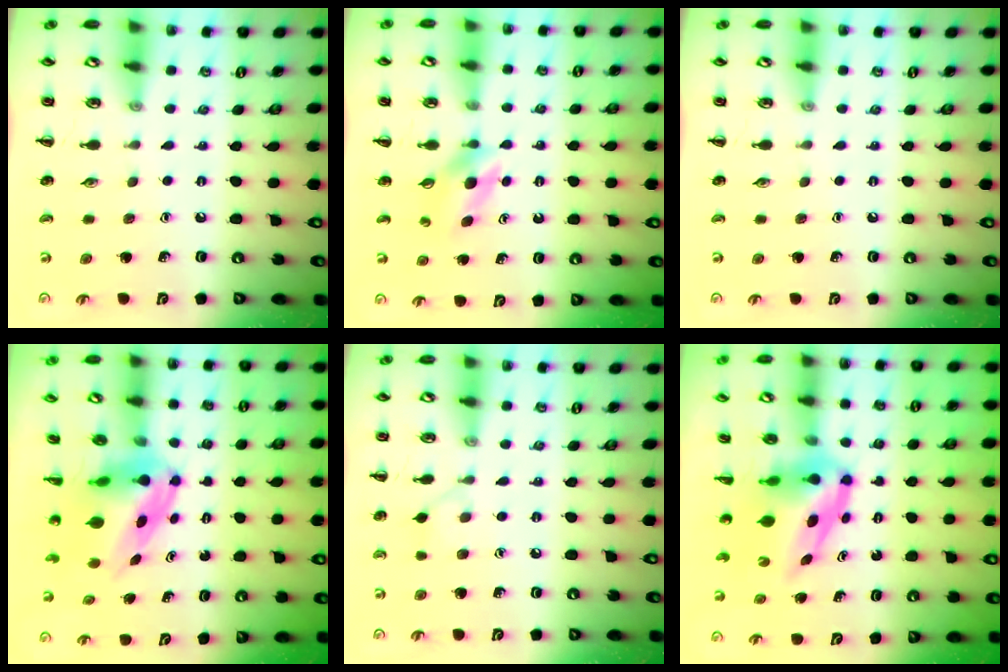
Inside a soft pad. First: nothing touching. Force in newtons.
{"total": 4.0, "press": 3.8, "slide": 1.3}
{"total": 0.0}
{"total": 5.4, "press": 5.1, "slide": 1.5}
{"total": 4.7, "press": 4.3, "slide": 1.7}
{"total": 6.6, "press": 6.4, "slide": 1.7}